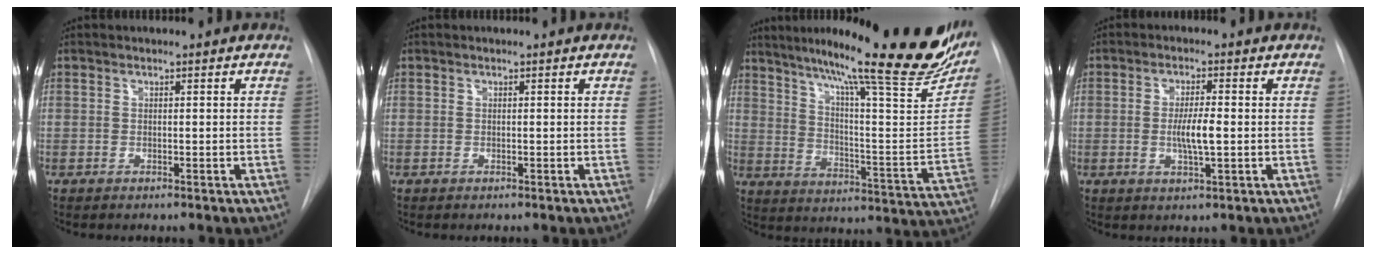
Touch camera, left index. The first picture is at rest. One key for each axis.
{"total": 0.0}
{"total": 29.1, "fx": 22.7, "fy": 2.8, "fz": 18.0, "tx": -0.247, "ty": -0.058, "tz": 0.299}
{"total": 4.6, "fx": -0.5, "fy": 0.6, "fz": 4.5, "tx": -0.085, "ty": -0.008, "tz": -0.009}